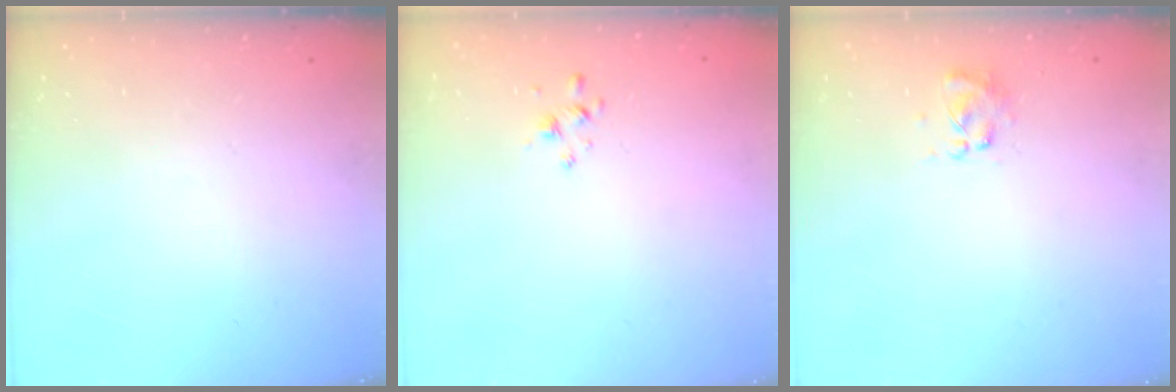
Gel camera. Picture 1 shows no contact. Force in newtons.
{"total": 2.0, "press": 1.9, "slide": 0.6}
{"total": 3.5, "press": 3.4, "slide": 0.8}